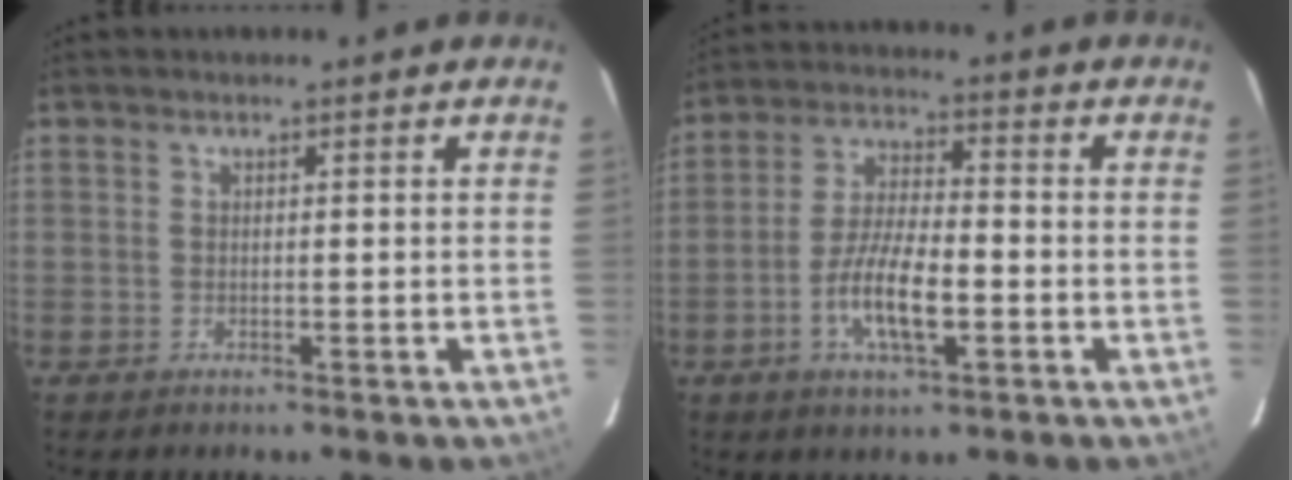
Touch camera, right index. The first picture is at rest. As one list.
[{"total": 9.8, "force": [-3.4, 3.0, 8.7], "torque": [-0.173, -0.002, -0.062]}]